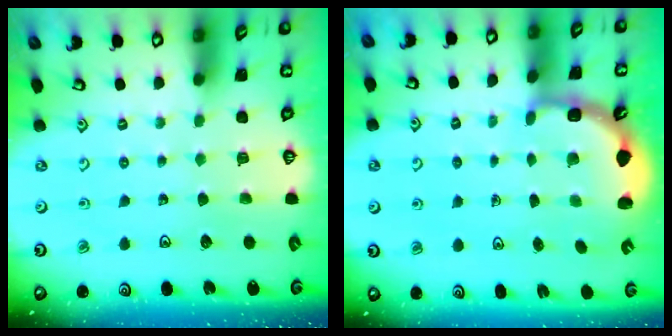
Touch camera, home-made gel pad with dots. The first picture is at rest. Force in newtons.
{"total": 3.1, "press": 2.8, "slide": 1.4}